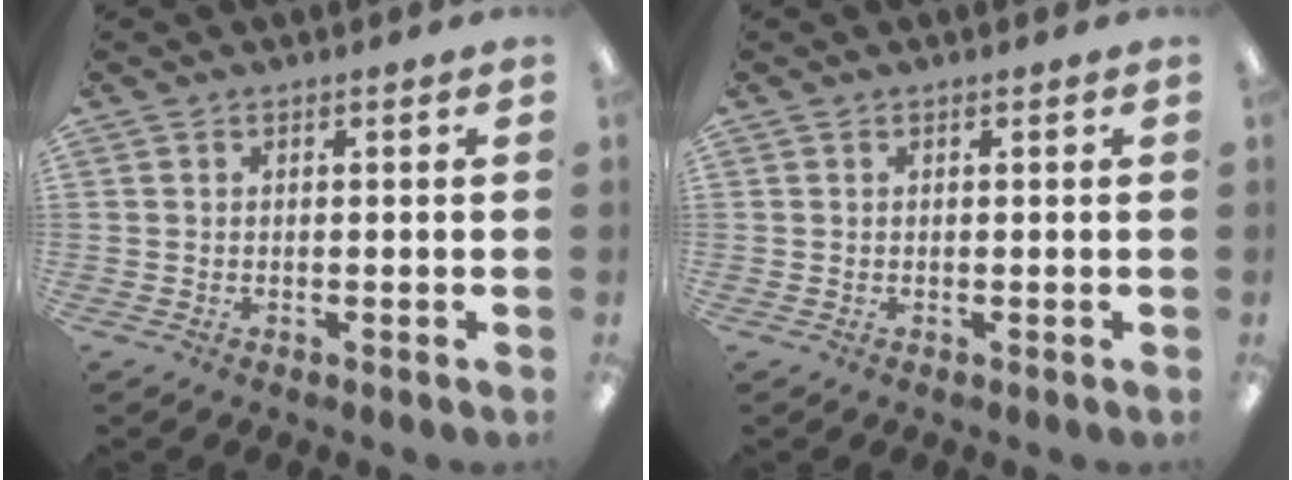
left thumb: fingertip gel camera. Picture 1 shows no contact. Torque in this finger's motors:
{"motor_torque": [0.00, 0.00, 0.01, -0.01, 0.00]}